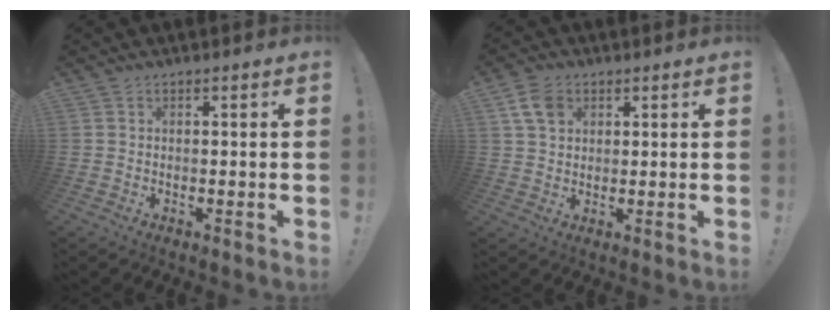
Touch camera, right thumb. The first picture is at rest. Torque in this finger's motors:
{"motor_torque": [0.59, 0.52, 0.44, 0.05, 0.01]}